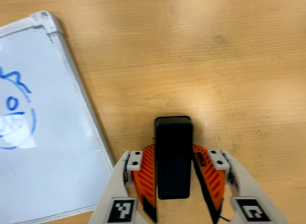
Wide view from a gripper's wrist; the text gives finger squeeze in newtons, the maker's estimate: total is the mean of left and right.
{"total": 0.0}